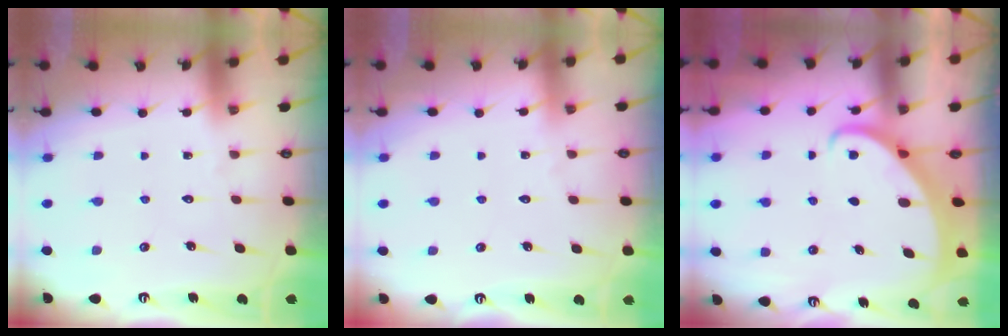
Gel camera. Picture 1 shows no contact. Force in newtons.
{"total": 1.8, "press": 1.8, "slide": 0.3}
{"total": 2.6, "press": 2.6, "slide": 0.3}